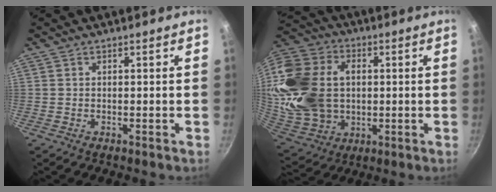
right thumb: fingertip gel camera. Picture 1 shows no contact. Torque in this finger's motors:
{"motor_torque": [0.82, 2.35, 0.60, 0.51, 0.55]}